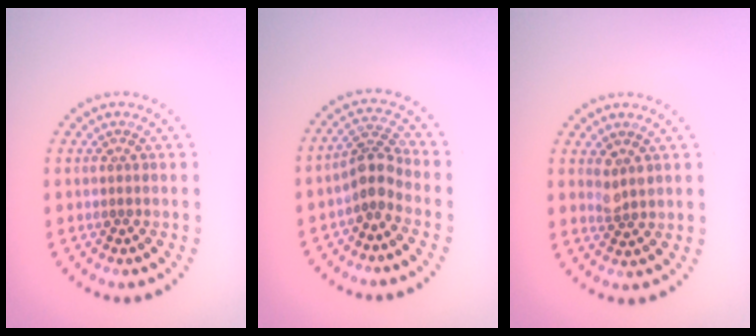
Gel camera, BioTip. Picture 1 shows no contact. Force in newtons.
{"total": 2.7, "press": 2.0, "slide": 1.8}
{"total": 1.5, "press": 1.3, "slide": 0.7}